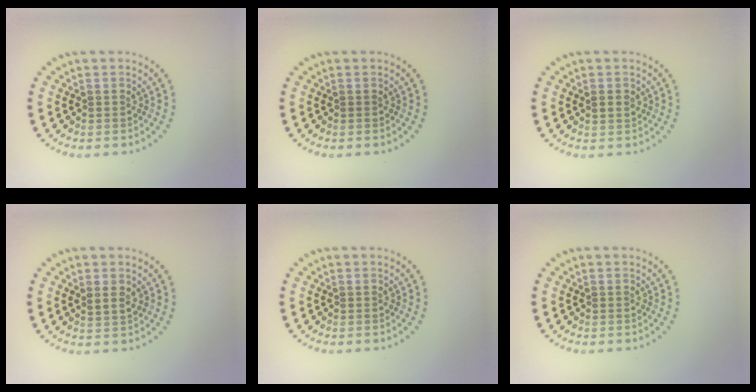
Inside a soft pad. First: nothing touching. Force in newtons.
{"total": 0.0}
{"total": 1.1, "press": 1.0, "slide": 0.5}
{"total": 1.5, "press": 1.2, "slide": 0.9}
{"total": 0.0}
{"total": 0.0}